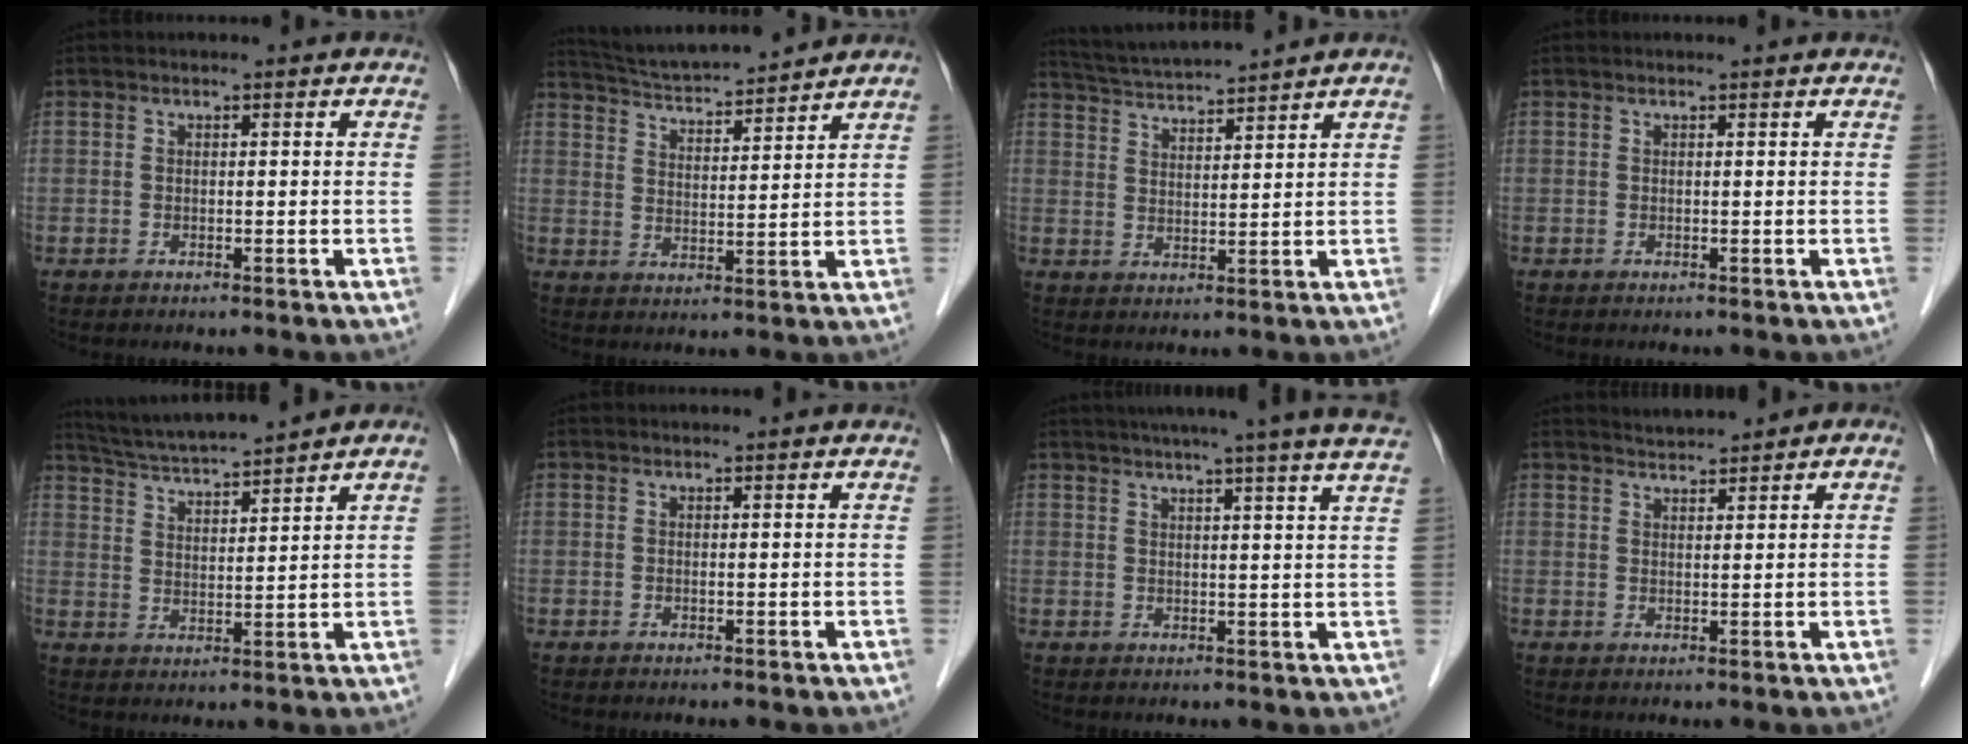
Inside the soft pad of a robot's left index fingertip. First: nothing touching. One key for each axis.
{"total": 11.1, "fx": 10.6, "fy": 0.3, "fz": 3.5, "tx": -0.069, "ty": 0.017, "tz": 0.177}
{"total": 8.1, "fx": 7.7, "fy": -1.1, "fz": 2.3, "tx": -0.051, "ty": 0.019, "tz": 0.138}
{"total": 1.2, "fx": 1.2, "fy": 0.1, "fz": 0.2, "tx": -0.010, "ty": 0.014, "tz": 0.013}
{"total": 8.7, "fx": 8.1, "fy": -0.7, "fz": 3.2, "tx": -0.062, "ty": 0.020, "tz": 0.148}
{"total": 0.0}
{"total": 17.4, "fx": 14.8, "fy": -1.6, "fz": 9.1, "tx": -0.141, "ty": -0.006, "tz": 0.177}
{"total": 2.1, "fx": 2.0, "fy": 0.4, "fz": 0.5, "tx": -0.008, "ty": 0.014, "tz": 0.036}